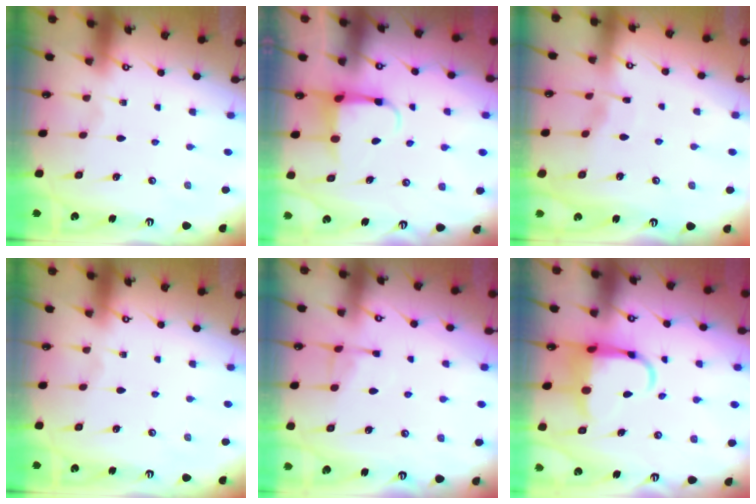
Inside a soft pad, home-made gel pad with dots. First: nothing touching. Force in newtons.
{"total": 4.0, "press": 4.0, "slide": 0.4}
{"total": 2.7, "press": 2.7, "slide": 0.3}
{"total": 0.0}
{"total": 5.1, "press": 5.1, "slide": 0.9}
{"total": 6.9, "press": 6.6, "slide": 1.8}